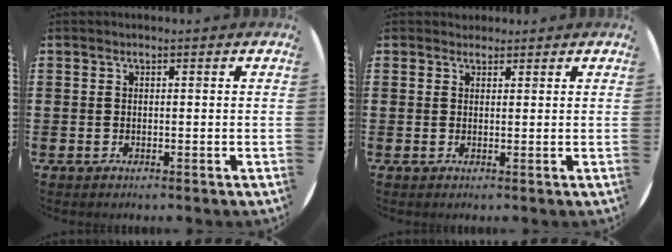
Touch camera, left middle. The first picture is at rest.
{"total": 1.1, "force": [1.0, 0.4, -0.2], "torque": [0.003, 0.003, 0.020]}